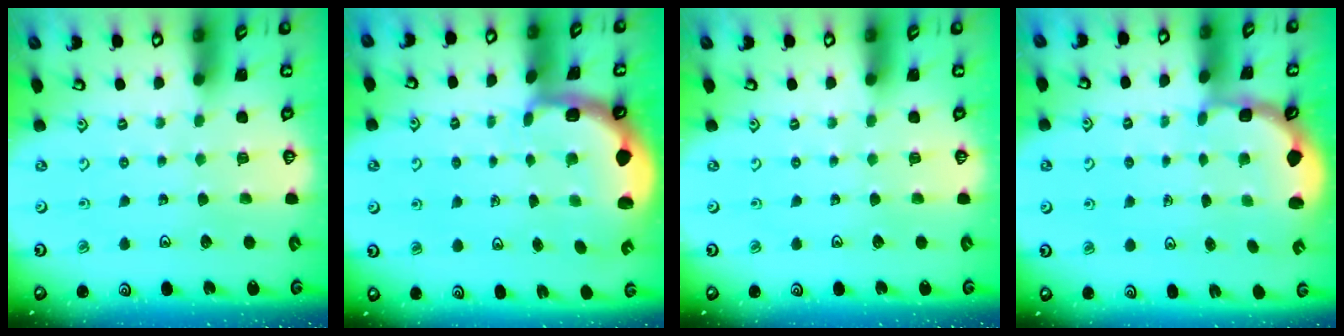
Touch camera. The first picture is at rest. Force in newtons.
{"total": 2.1, "press": 1.9, "slide": 0.8}
{"total": 0.0}
{"total": 2.7, "press": 2.0, "slide": 1.7}